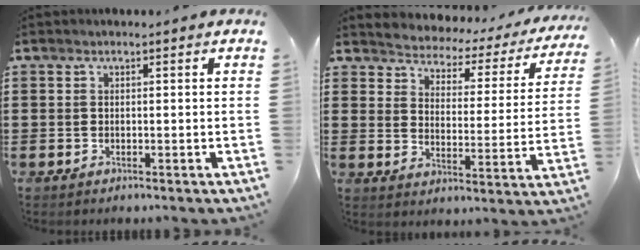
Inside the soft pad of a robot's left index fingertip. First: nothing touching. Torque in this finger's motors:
{"motor_torque": [2.14, 0.00, 0.09, 0.01]}